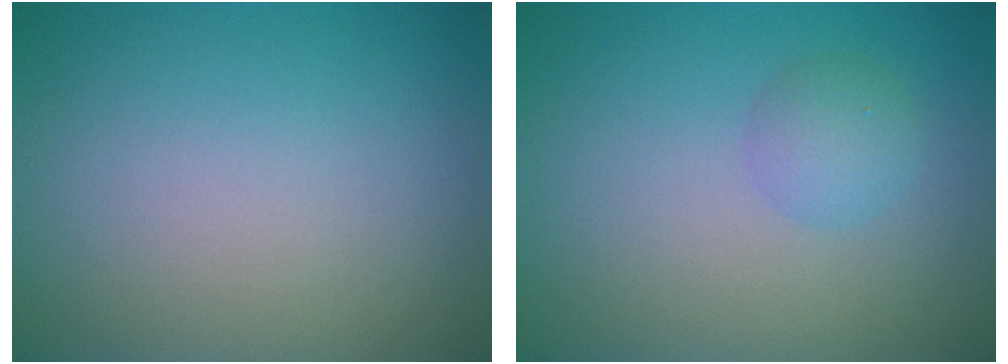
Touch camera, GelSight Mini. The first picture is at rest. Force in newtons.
{"total": 1.8, "press": 1.8, "slide": 0.1}